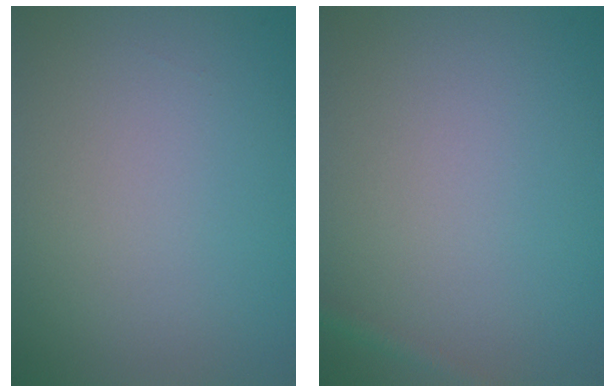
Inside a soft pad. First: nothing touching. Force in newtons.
{"total": 0.8, "press": 0.8, "slide": 0.1}